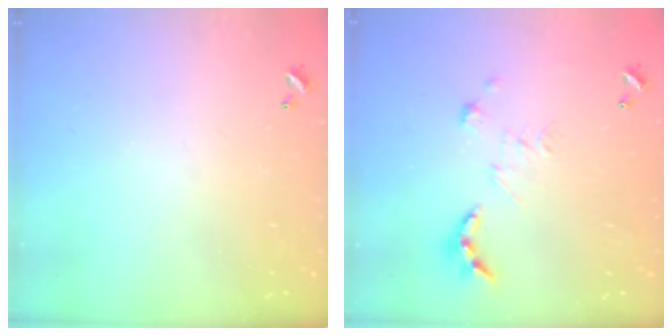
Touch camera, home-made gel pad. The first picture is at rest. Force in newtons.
{"total": 2.7, "press": 2.2, "slide": 1.5}